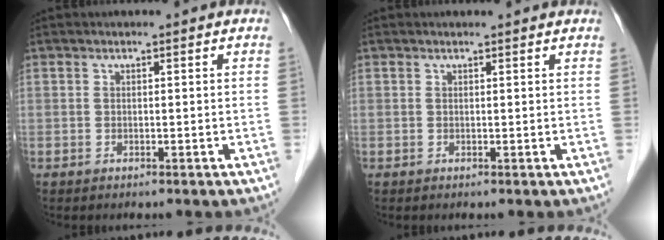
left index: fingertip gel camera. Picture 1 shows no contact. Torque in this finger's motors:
{"motor_torque": [0.22, -0.08, -0.05, 0.00]}